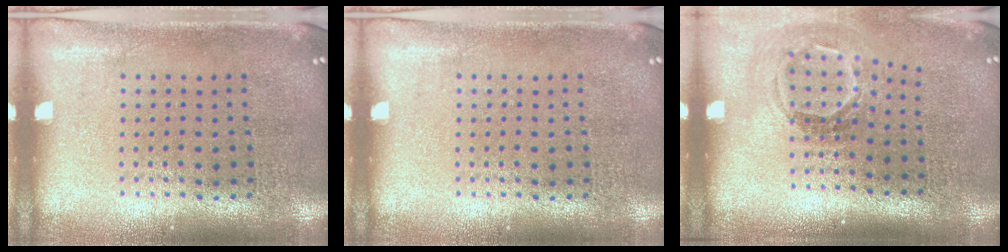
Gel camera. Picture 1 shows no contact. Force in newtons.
{"total": 0.0}
{"total": 1.8, "press": 1.2, "slide": 1.4}